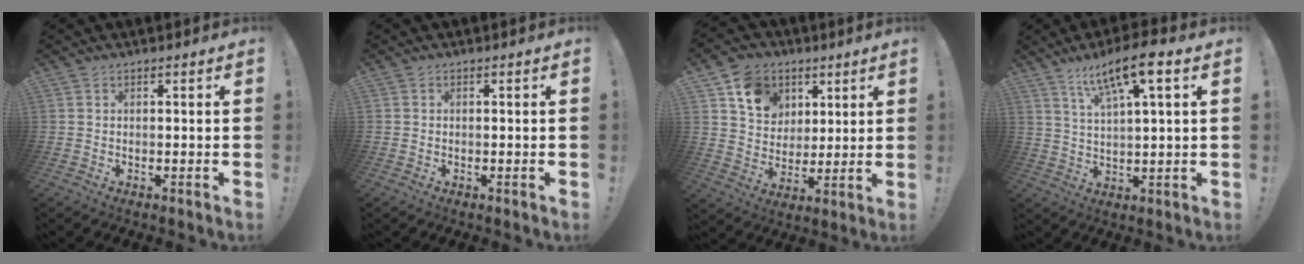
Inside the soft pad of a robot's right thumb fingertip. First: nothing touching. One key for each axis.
{"total": 0.5, "fx": 0.1, "fy": 0.5, "fz": -0.1, "tx": 0.003, "ty": 0.003, "tz": 0.002}
{"total": 12.8, "fx": 6.3, "fy": 10.3, "fz": 4.2, "tx": -0.067, "ty": -0.027, "tz": 0.127}
{"total": 10.8, "fx": 6.2, "fy": 2.2, "fz": 8.6, "tx": -0.145, "ty": -0.026, "tz": 0.101}